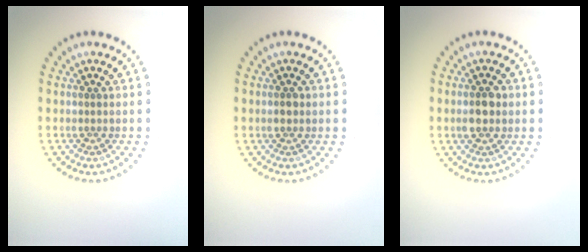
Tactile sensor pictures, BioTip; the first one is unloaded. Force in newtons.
{"total": 1.0, "press": 1.0, "slide": 0.1}
{"total": 2.5, "press": 2.5, "slide": 0.1}